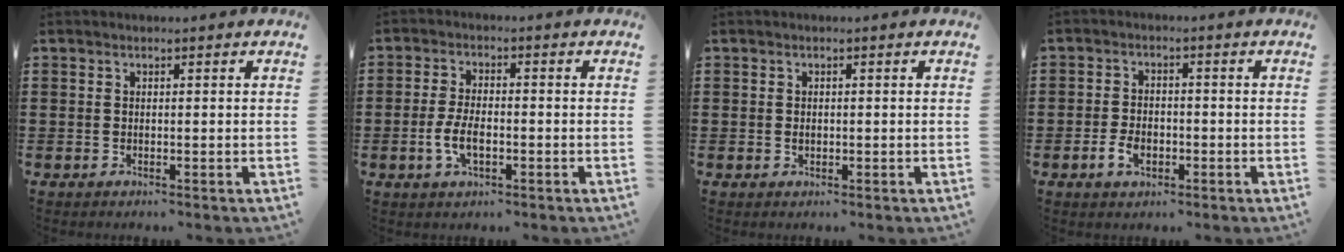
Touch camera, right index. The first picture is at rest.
{"total": 4.8, "force": [-1.3, 2.2, 4.1], "torque": [-0.091, 0.000, -0.029]}
{"total": 0.8, "force": [0.0, 0.6, 0.6], "torque": [-0.013, 0.003, -0.001]}
{"total": 3.6, "force": [-1.3, 2.3, 2.4], "torque": [-0.053, -0.001, -0.025]}